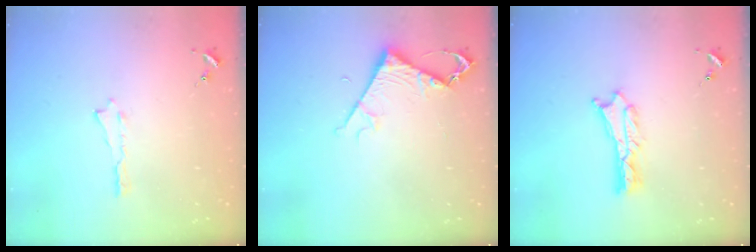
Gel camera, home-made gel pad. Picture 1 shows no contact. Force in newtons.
{"total": 5.3, "press": 5.2, "slide": 0.5}
{"total": 1.8, "press": 1.7, "slide": 0.2}